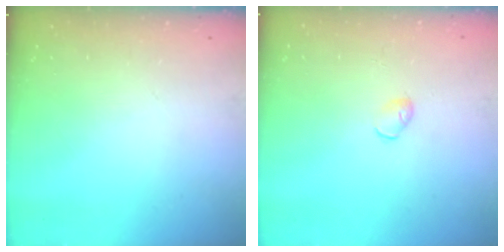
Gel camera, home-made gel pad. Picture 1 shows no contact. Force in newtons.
{"total": 2.9, "press": 2.9, "slide": 0.7}